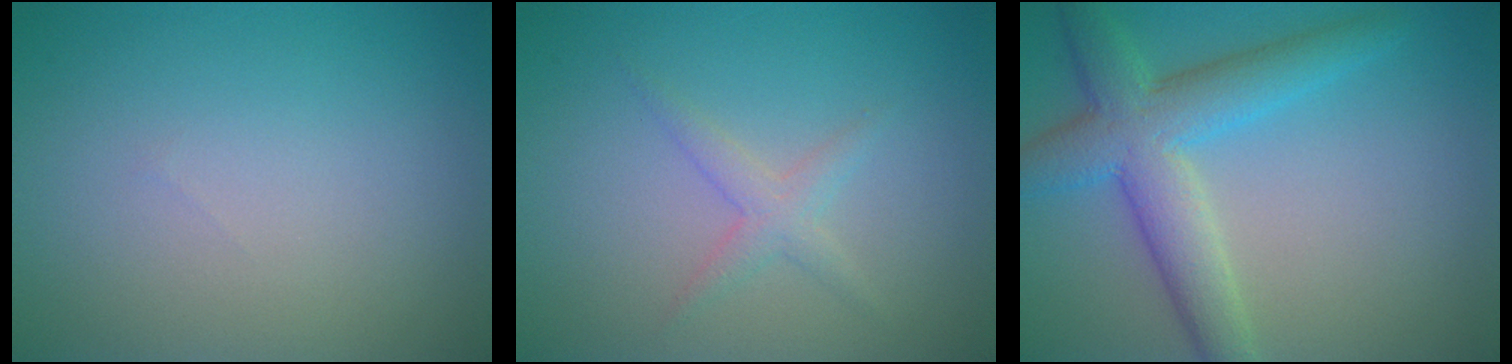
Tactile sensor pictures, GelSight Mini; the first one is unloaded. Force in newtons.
{"total": 1.6, "press": 1.6, "slide": 0.1}
{"total": 6.1, "press": 6.1, "slide": 0.2}